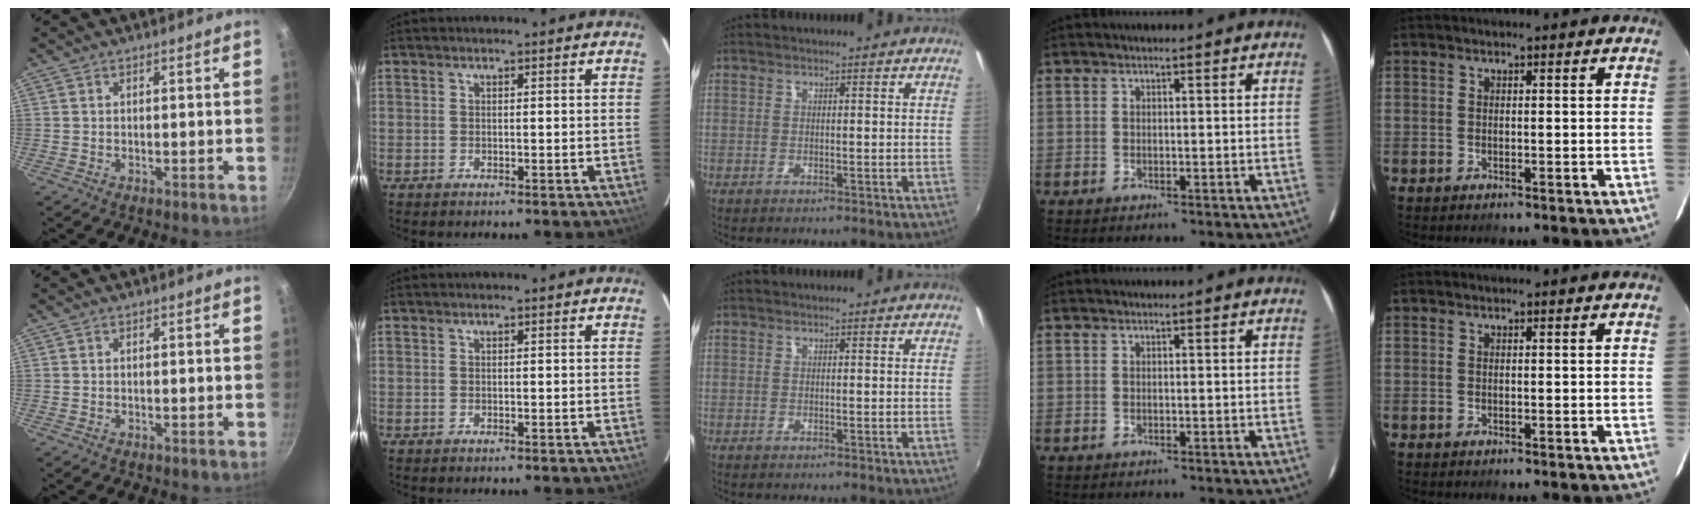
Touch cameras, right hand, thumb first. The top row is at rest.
{}